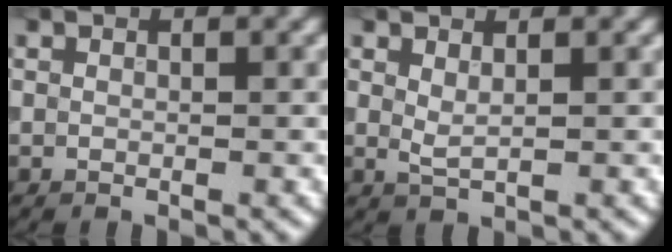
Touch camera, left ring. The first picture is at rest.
{"total": 1.2, "force": [0.7, 0.4, 0.9], "torque": [-0.023, -0.004, 0.016]}